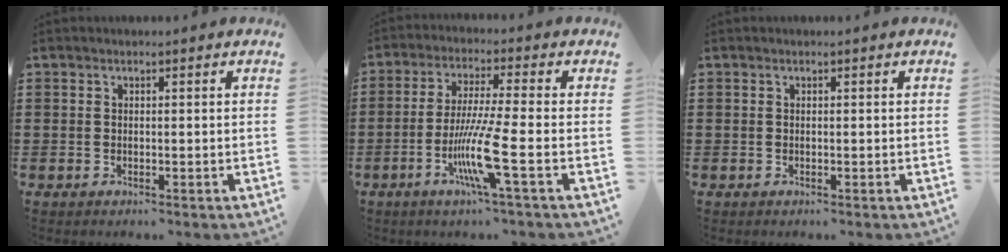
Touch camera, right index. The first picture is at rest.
{"total": 9.7, "force": [-3.5, 0.0, 9.1], "torque": [-0.185, -0.020, -0.071]}
{"total": 0.0}